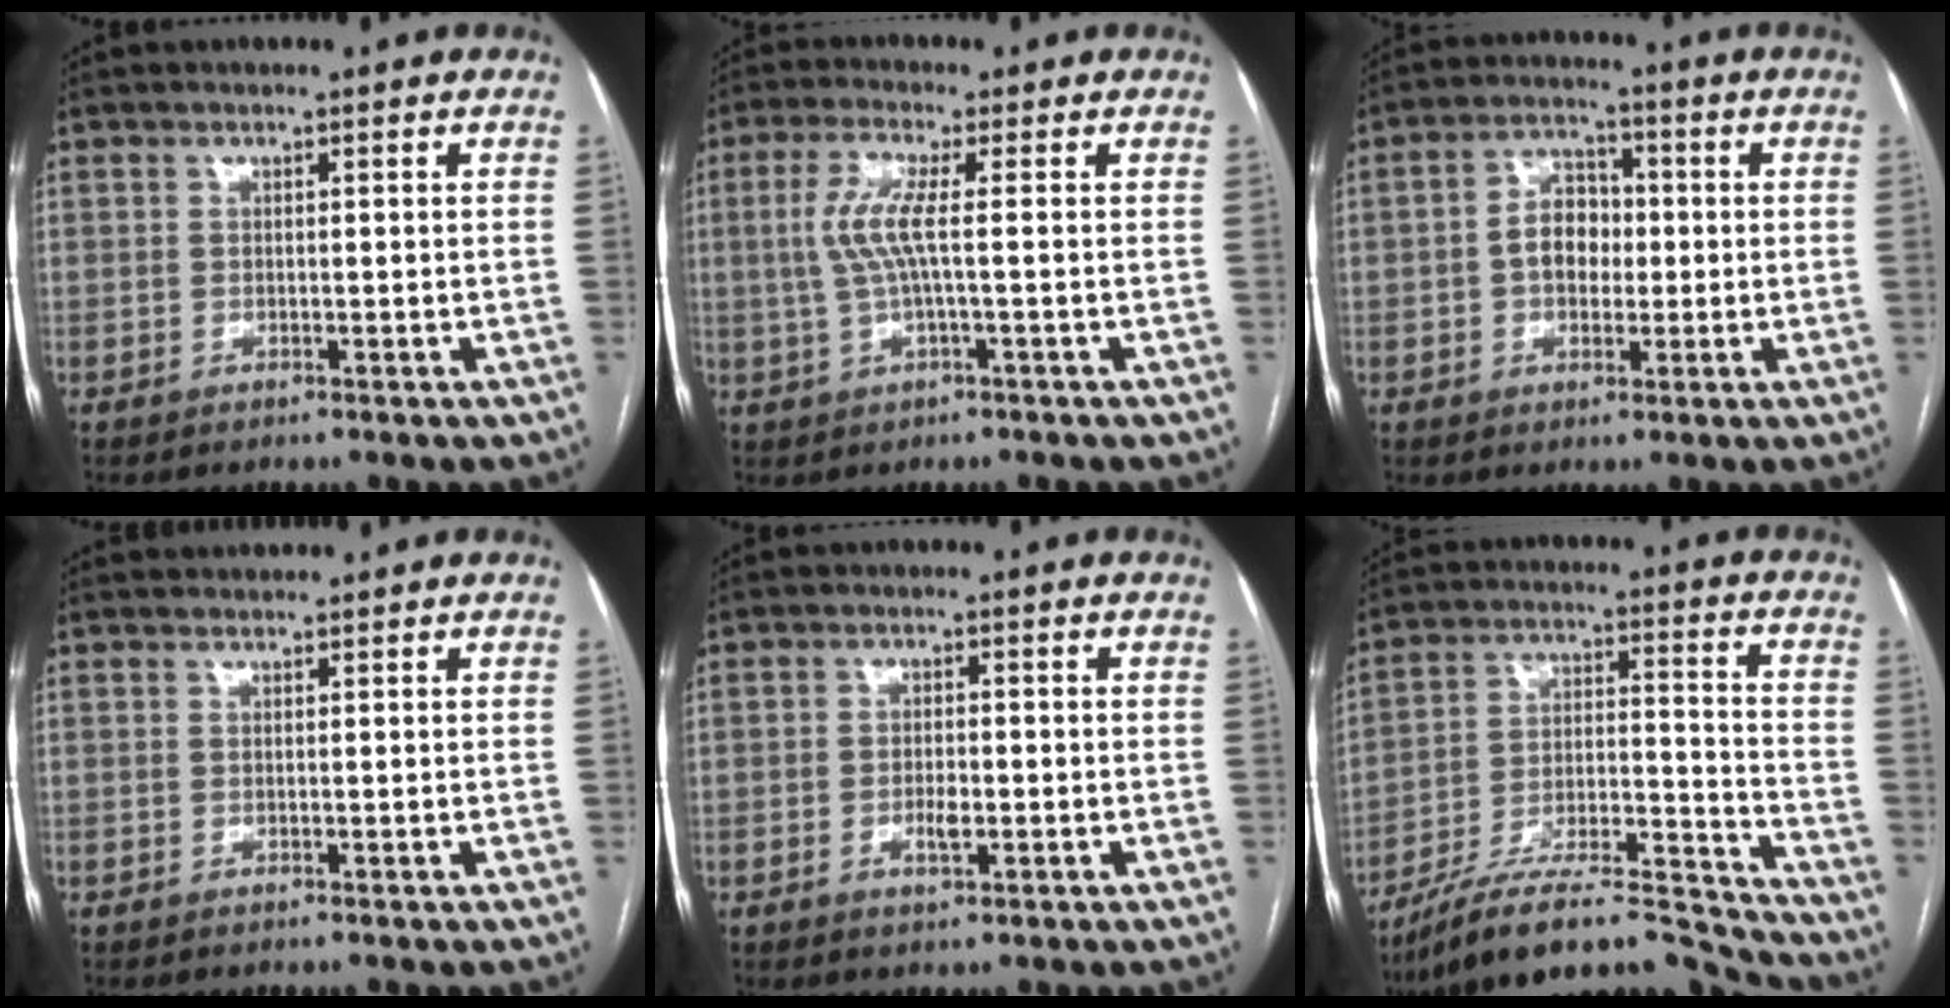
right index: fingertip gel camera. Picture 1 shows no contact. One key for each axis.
{"total": 5.5, "fx": 0.4, "fy": 0.5, "fz": 5.5, "tx": -0.126, "ty": 0.009, "tz": 0.007}
{"total": 6.4, "fx": -0.3, "fy": 4.4, "fz": 4.7, "tx": -0.087, "ty": 0.021, "tz": -0.006}
{"total": 2.3, "fx": 2.2, "fy": 0.1, "fz": 0.5, "tx": -0.019, "ty": 0.032, "tz": 0.028}
{"total": 2.6, "fx": -0.9, "fy": 0.8, "fz": 2.3, "tx": -0.043, "ty": 0.001, "tz": -0.014}
{"total": 17.3, "fx": -15.7, "fy": 1.3, "fz": 7.1, "tx": -0.118, "ty": 0.031, "tz": -0.270}